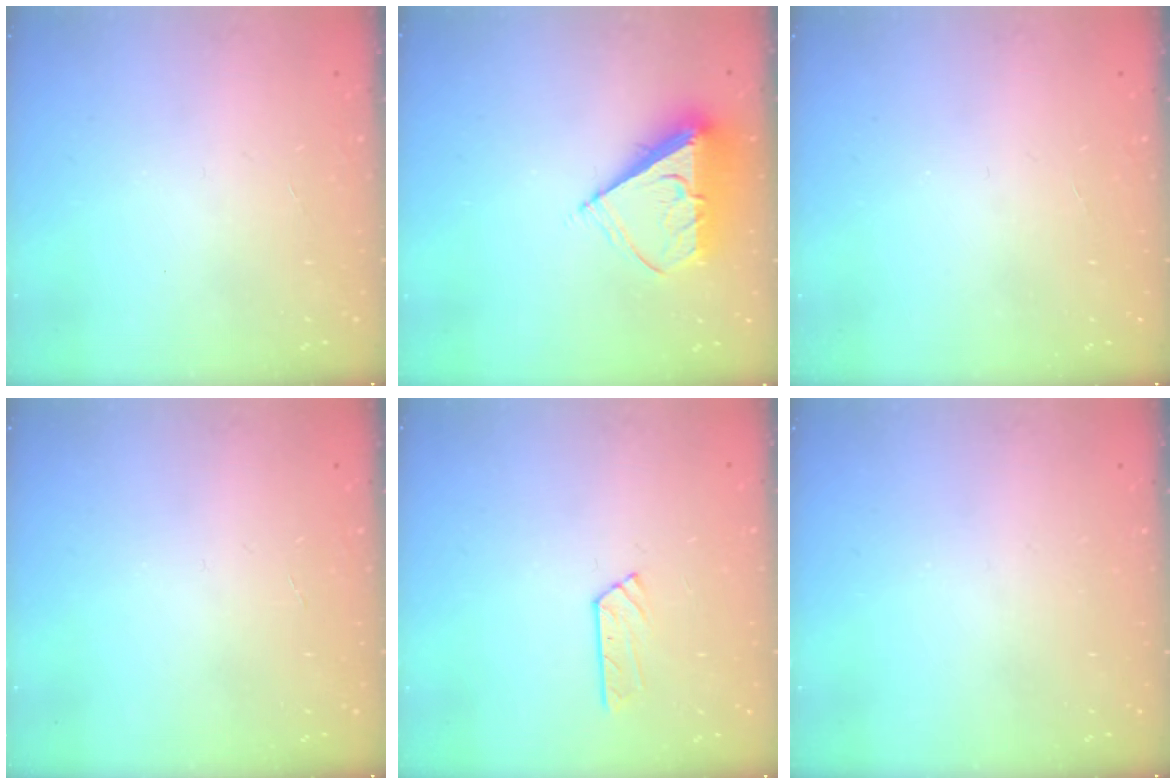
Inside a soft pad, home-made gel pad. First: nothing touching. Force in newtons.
{"total": 8.7, "press": 8.6, "slide": 1.3}
{"total": 0.0}
{"total": 0.0}
{"total": 3.0, "press": 3.0, "slide": 0.4}
{"total": 0.0}